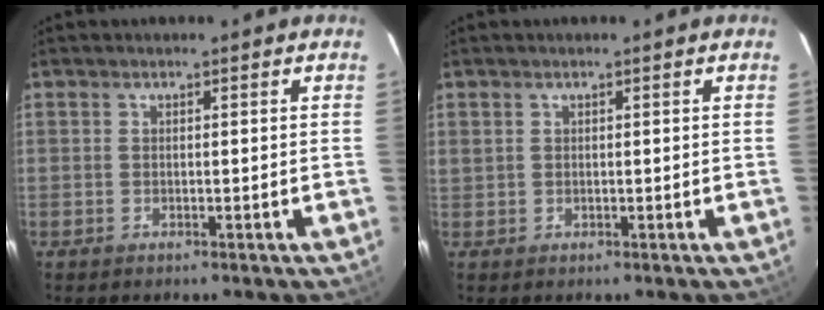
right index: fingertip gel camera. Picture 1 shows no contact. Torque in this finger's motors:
{"motor_torque": [0.05, 0.03, 0.02, 0.01]}